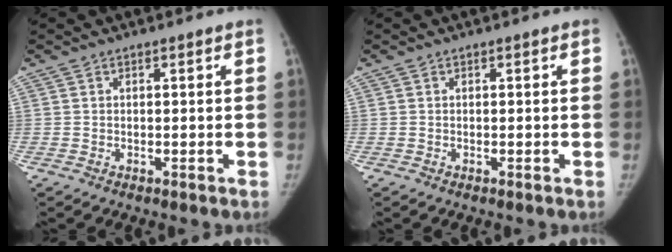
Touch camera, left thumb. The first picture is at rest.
{"total": 0.0}